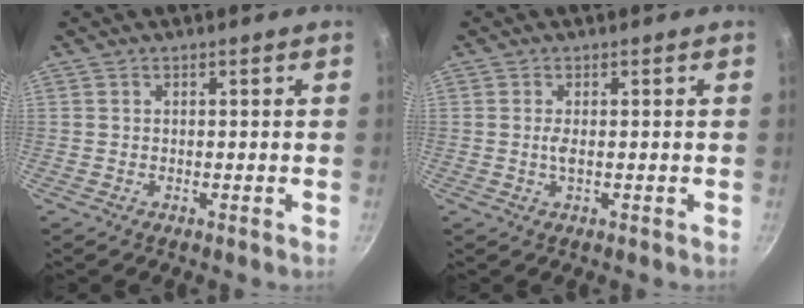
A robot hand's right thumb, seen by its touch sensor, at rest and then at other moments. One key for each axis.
{"total": 1.6, "fx": 0.0, "fy": 0.4, "fz": 1.6, "tx": -0.035, "ty": -0.002, "tz": -0.001}